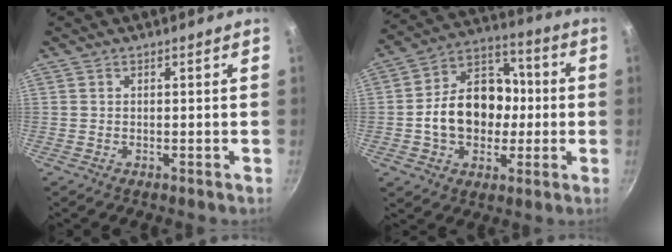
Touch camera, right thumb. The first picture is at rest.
{"total": 17.0, "force": [-1.2, 13.0, 10.8], "torque": [-0.136, 0.039, -0.031]}